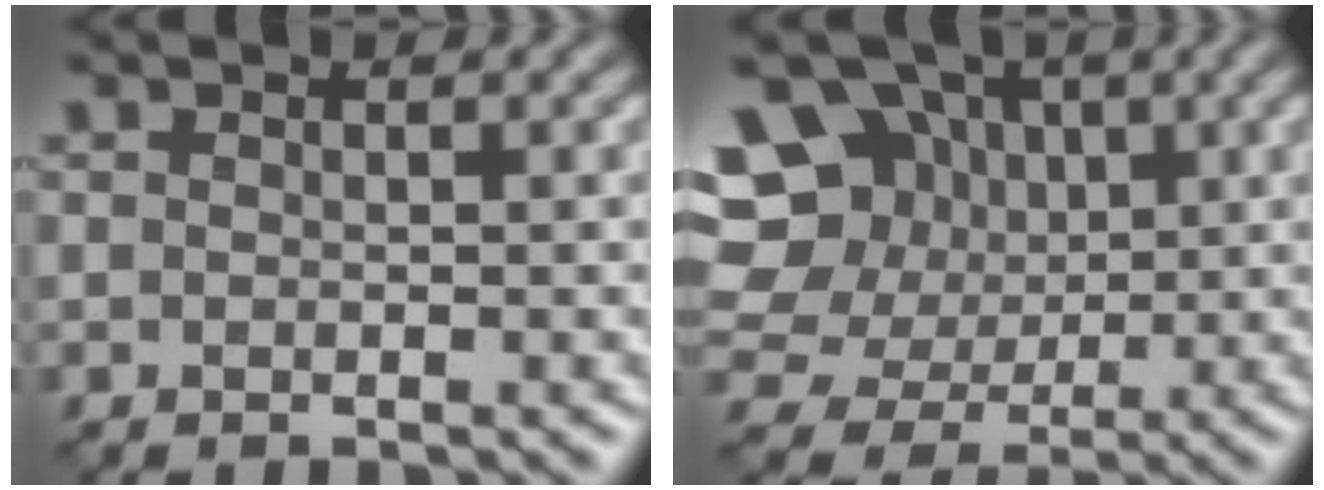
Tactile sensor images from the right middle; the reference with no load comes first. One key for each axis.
{"total": 11.7, "fx": 3.7, "fy": 9.6, "fz": 5.7, "tx": -0.123, "ty": 0.037, "tz": 0.046}